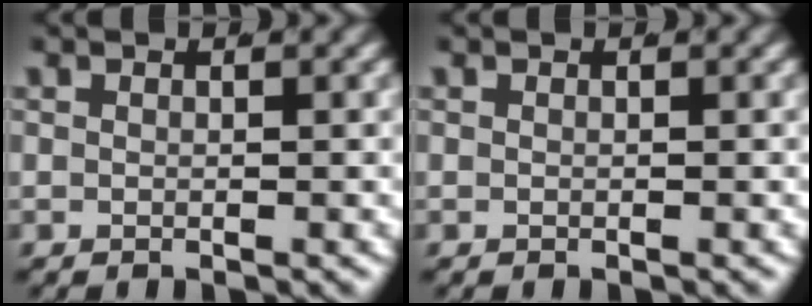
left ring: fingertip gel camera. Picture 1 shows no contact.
{"total": 0.0}